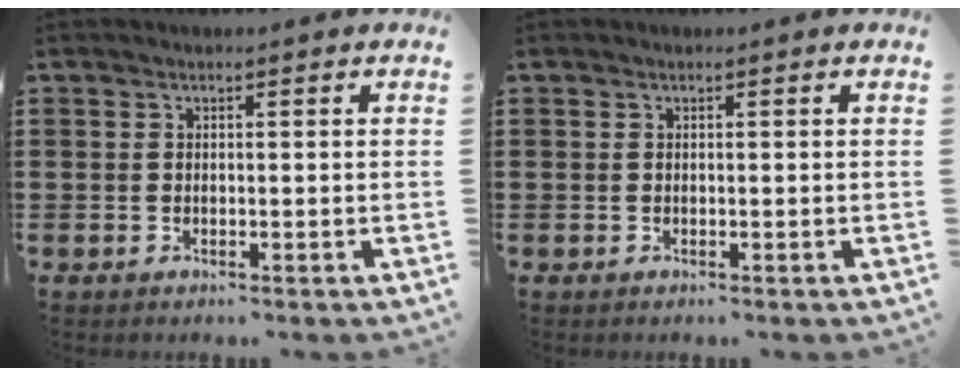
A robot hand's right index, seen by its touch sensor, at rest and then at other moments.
{"total": 0.0}